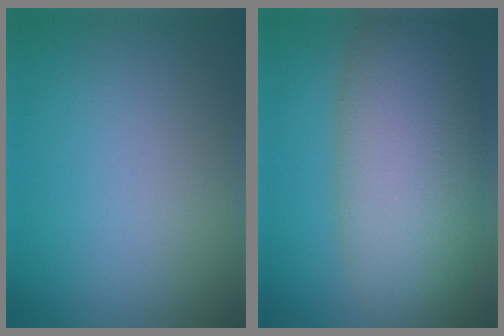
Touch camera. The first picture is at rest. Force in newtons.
{"total": 10.7, "press": 10.6, "slide": 0.4}